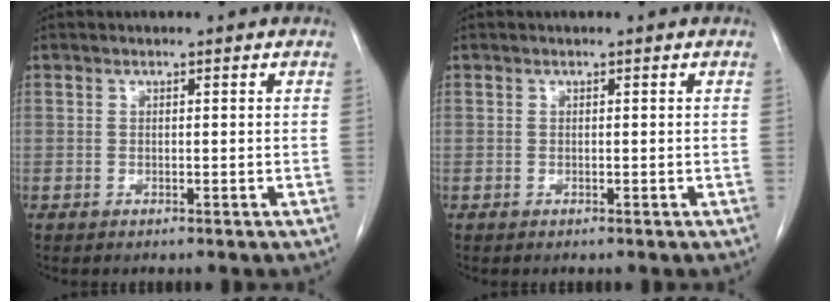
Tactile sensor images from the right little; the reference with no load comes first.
{"total": 0.0}